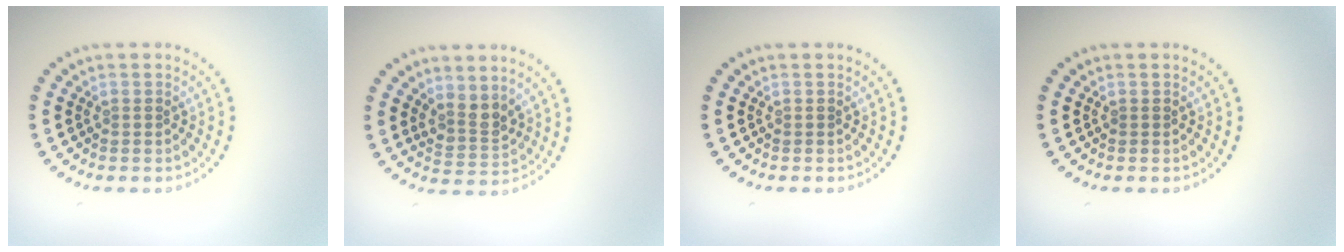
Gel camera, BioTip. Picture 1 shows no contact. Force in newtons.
{"total": 2.5, "press": 1.9, "slide": 1.6}
{"total": 0.0}
{"total": 0.0}